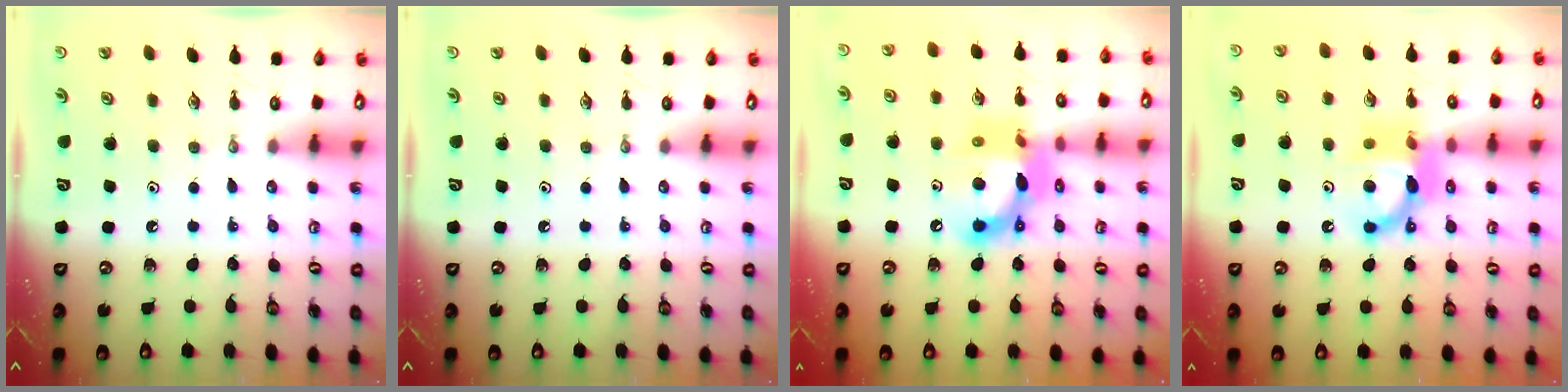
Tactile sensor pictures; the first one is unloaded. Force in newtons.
{"total": 0.0}
{"total": 14.9, "press": 14.8, "slide": 1.5}
{"total": 11.1, "press": 11.0, "slide": 1.1}